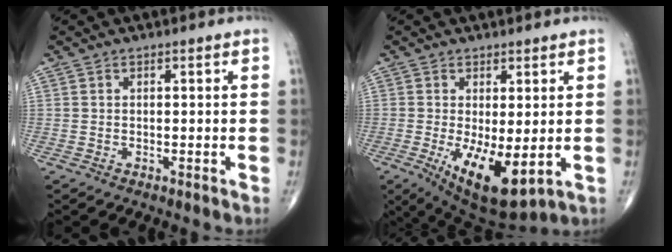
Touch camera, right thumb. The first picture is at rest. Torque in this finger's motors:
{"motor_torque": [2.27, 2.37, 0.61, -0.69, 0.39]}